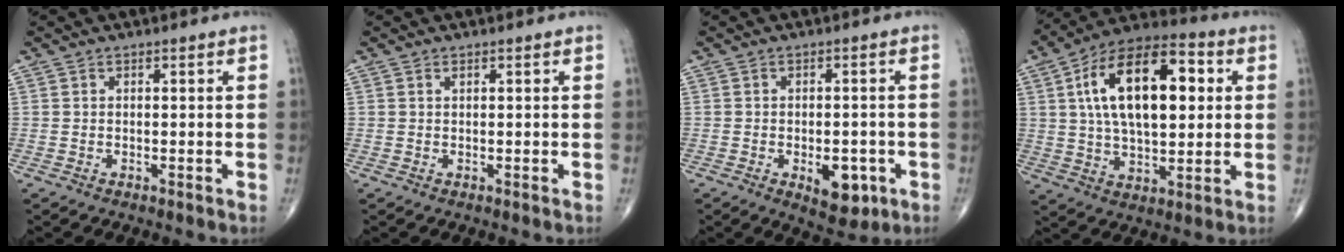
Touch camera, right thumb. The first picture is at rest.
{"total": 0.0}
{"total": 7.5, "force": [-2.7, 4.0, 5.7], "torque": [-0.057, 0.006, -0.025]}
{"total": 21.3, "force": [4.5, 10.7, 17.8], "torque": [-0.277, 0.013, 0.065]}